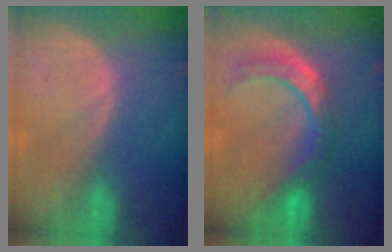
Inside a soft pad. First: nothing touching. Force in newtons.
{"total": 8.6, "press": 7.2, "slide": 4.5}